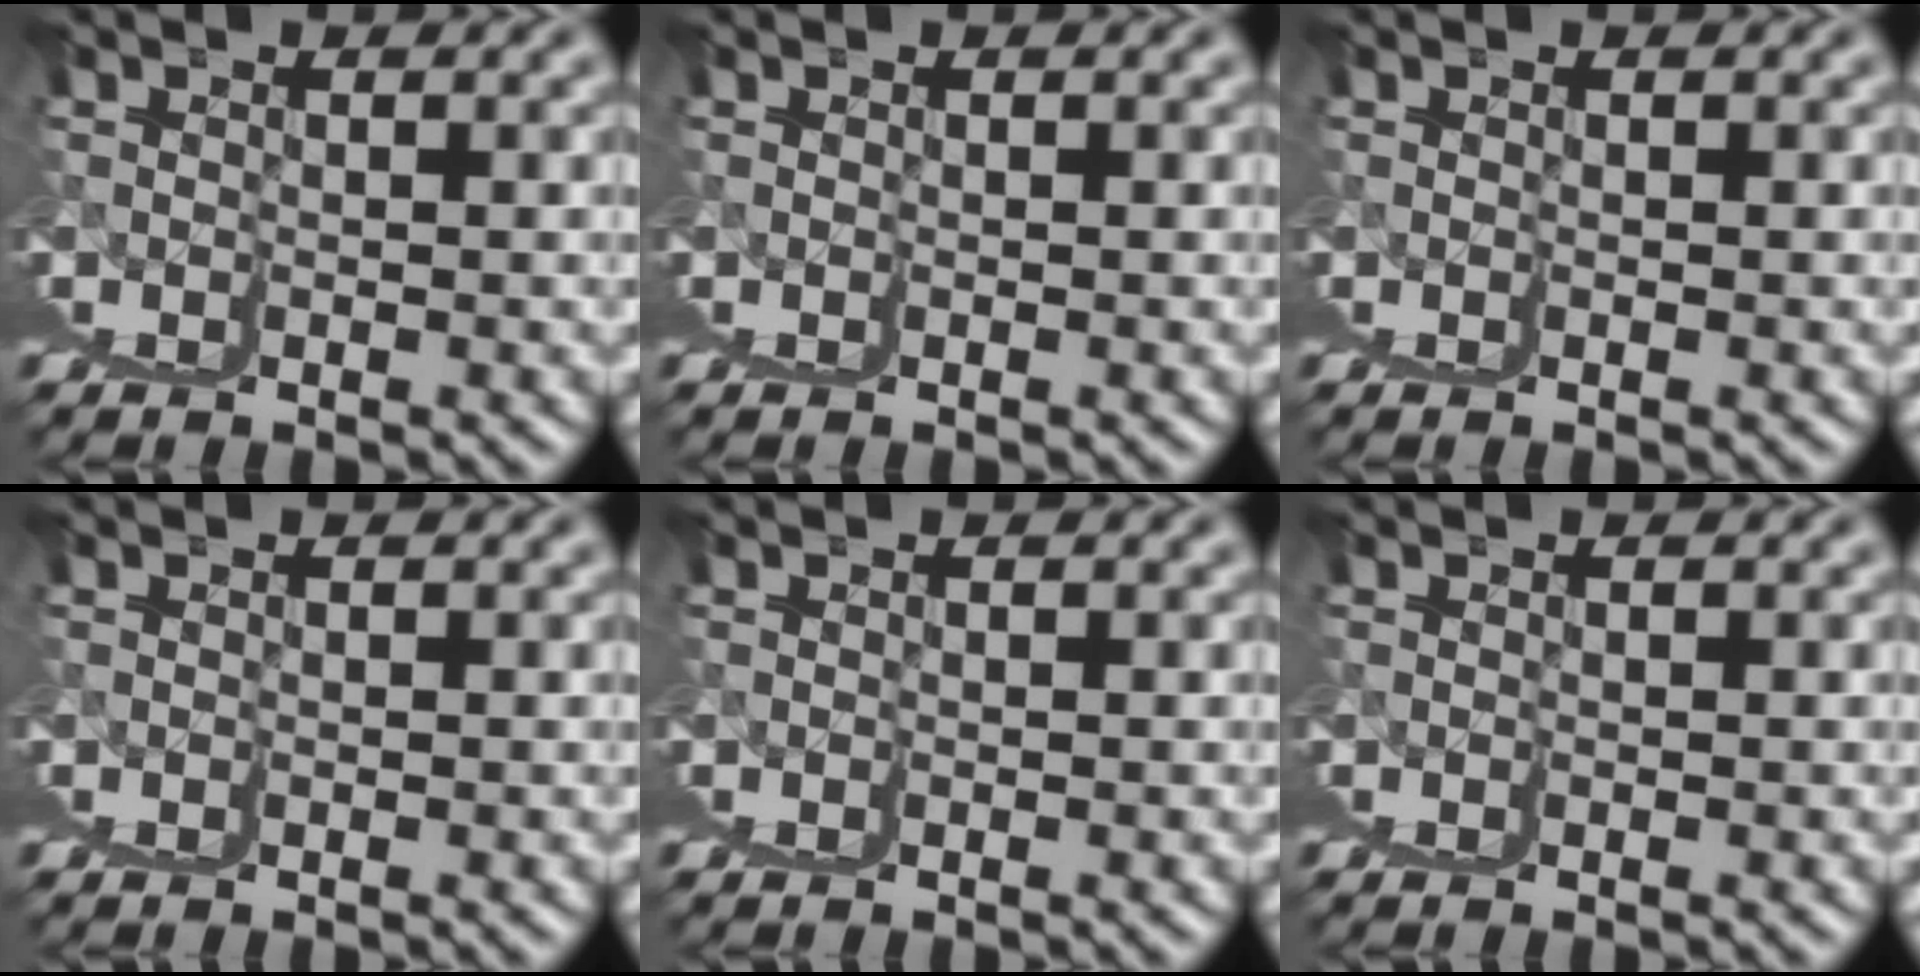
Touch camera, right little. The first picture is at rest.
{"total": 0.0}
{"total": 0.0}
{"total": 0.0}
{"total": 0.0}
{"total": 0.0}